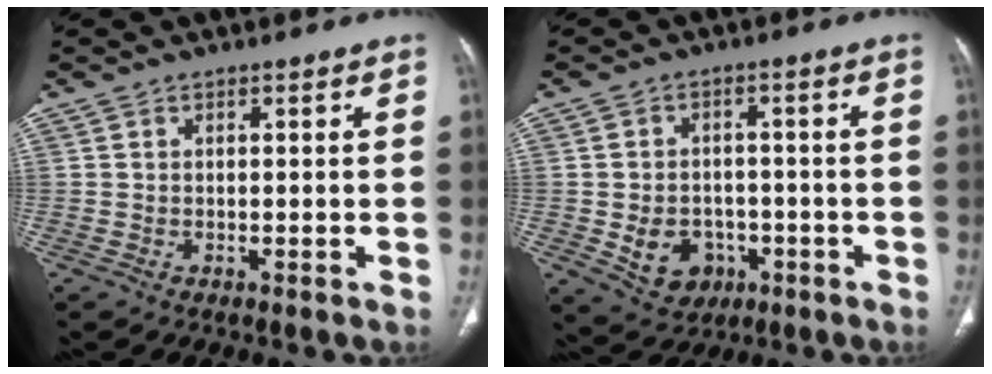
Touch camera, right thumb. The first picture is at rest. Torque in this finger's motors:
{"motor_torque": [-0.29, 0.44, 0.17, 0.54, 0.04]}